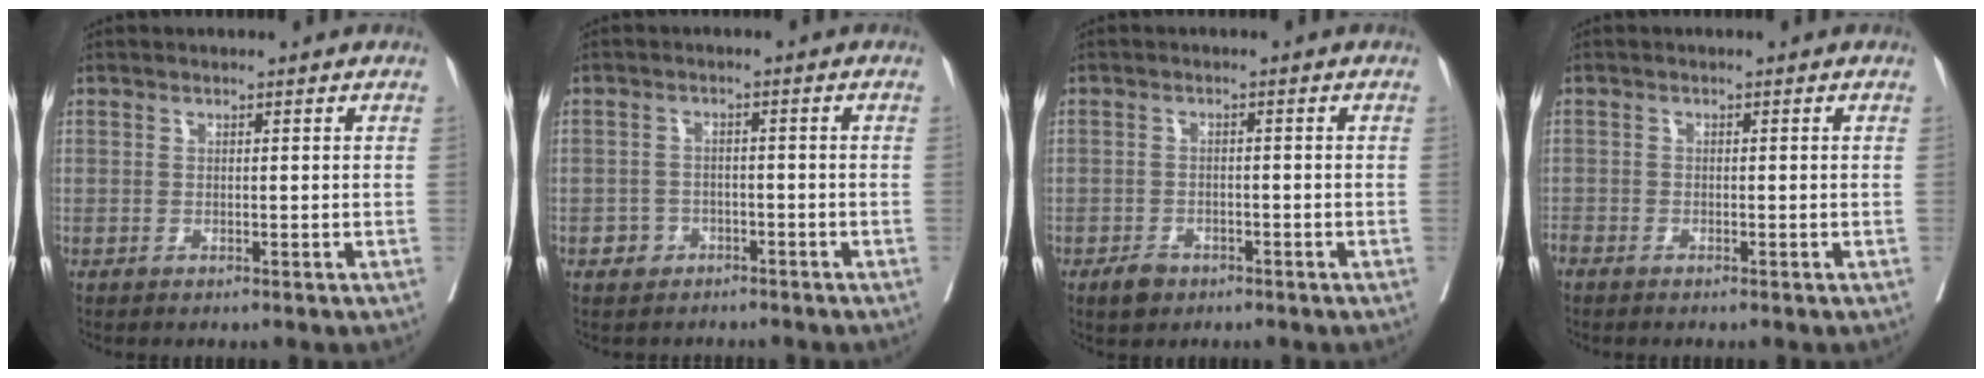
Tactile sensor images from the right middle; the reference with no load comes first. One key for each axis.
{"total": 2.9, "fx": -1.8, "fy": 2.2, "fz": 0.2, "tx": -0.015, "ty": 0.008, "tz": -0.028}
{"total": 2.8, "fx": -1.9, "fy": 1.7, "fz": 1.1, "tx": -0.021, "ty": 0.003, "tz": -0.026}
{"total": 1.7, "fx": -1.5, "fy": 0.6, "fz": 0.5, "tx": -0.015, "ty": -0.004, "tz": -0.029}